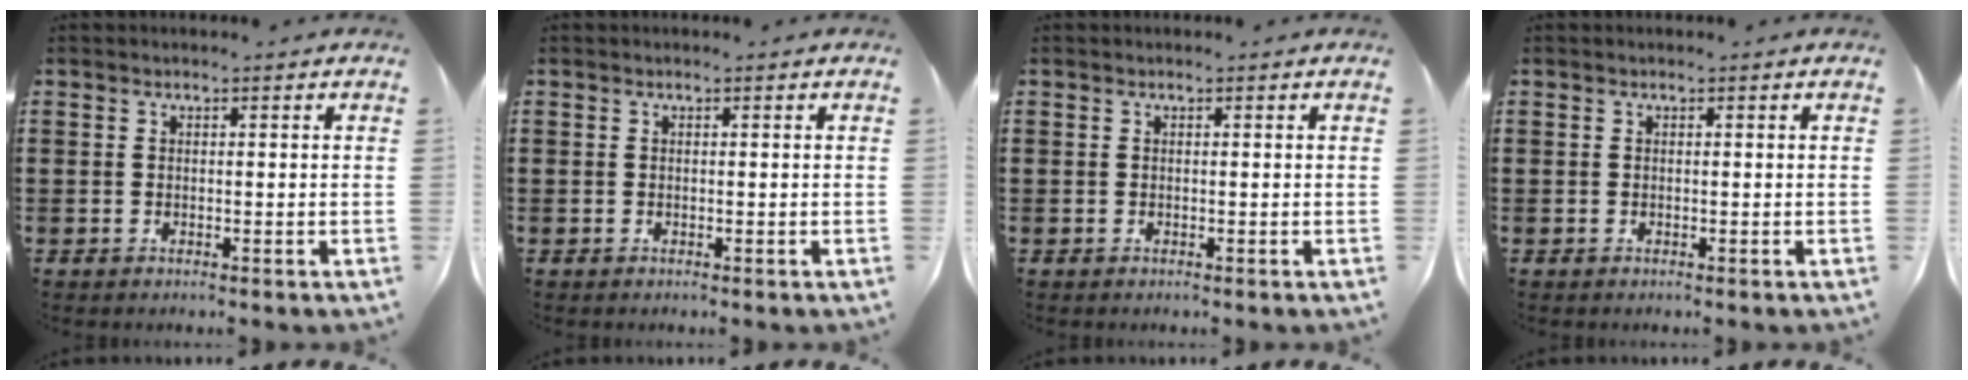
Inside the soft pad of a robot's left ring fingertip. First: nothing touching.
{"total": 0.0}
{"total": 0.0}
{"total": 0.0}